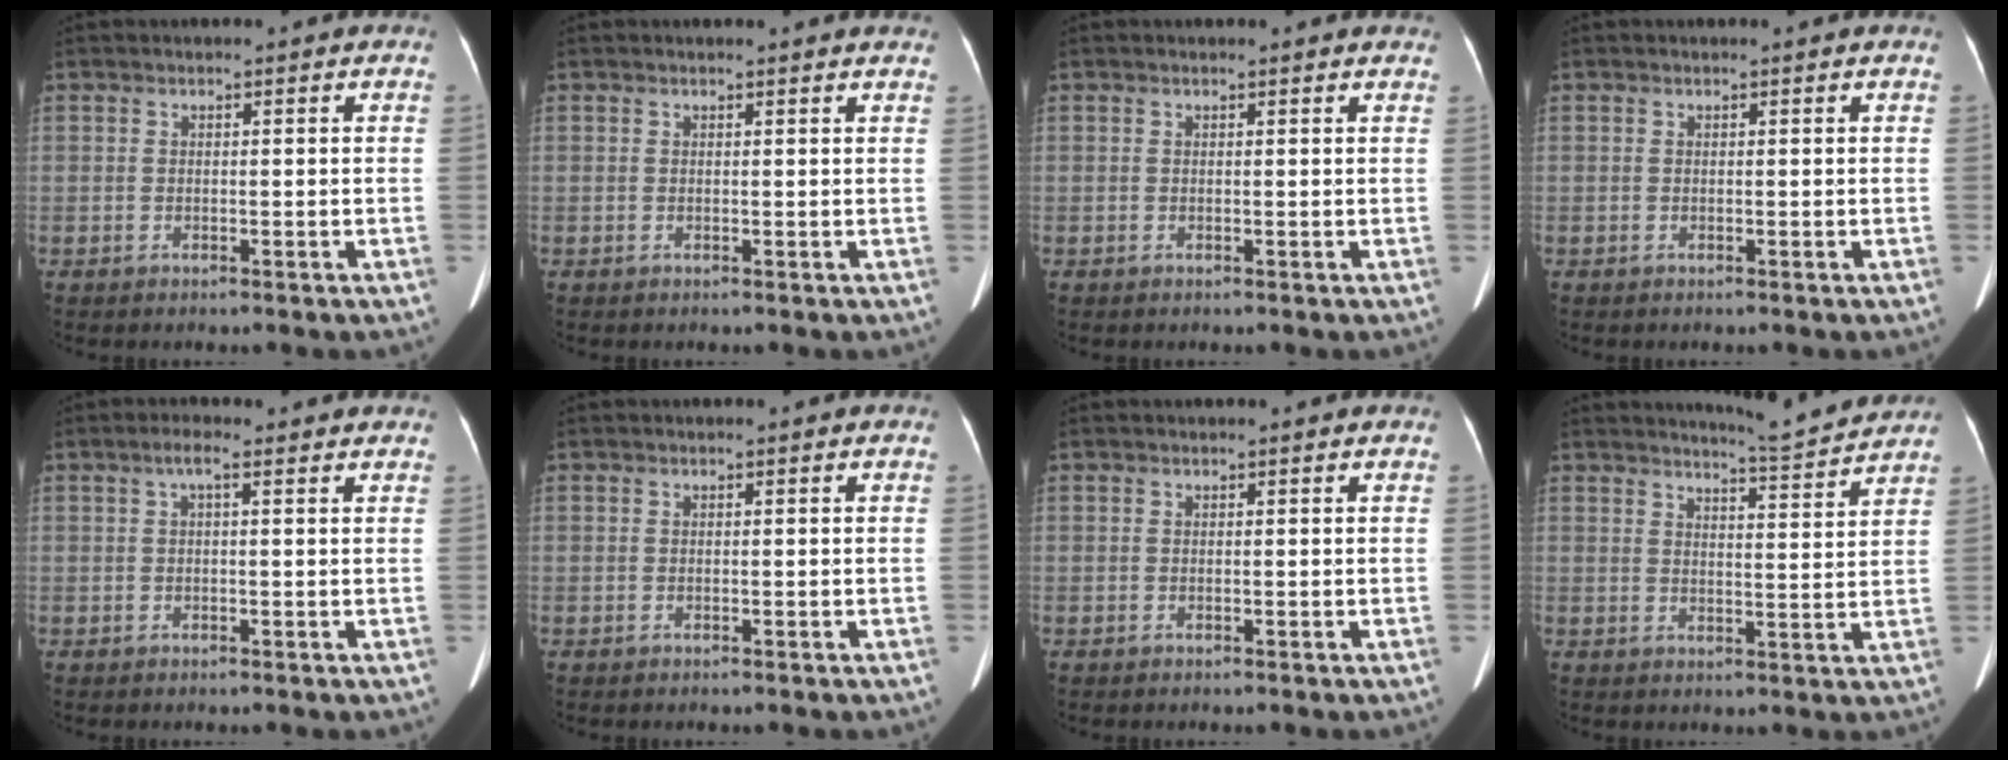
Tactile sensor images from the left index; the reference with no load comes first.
{"total": 3.6, "force": [3.5, 0.3, 0.7], "torque": [-0.014, 0.006, 0.024]}
{"total": 2.6, "force": [2.5, 0.6, 0.5], "torque": [-0.015, 0.009, 0.014]}
{"total": 0.0}
{"total": 2.8, "force": [1.7, 0.5, 2.1], "torque": [-0.038, 0.025, 0.024]}
{"total": 0.0}
{"total": 0.0}
{"total": 7.2, "force": [7.0, -1.1, 1.1], "torque": [-0.035, -0.014, 0.095]}